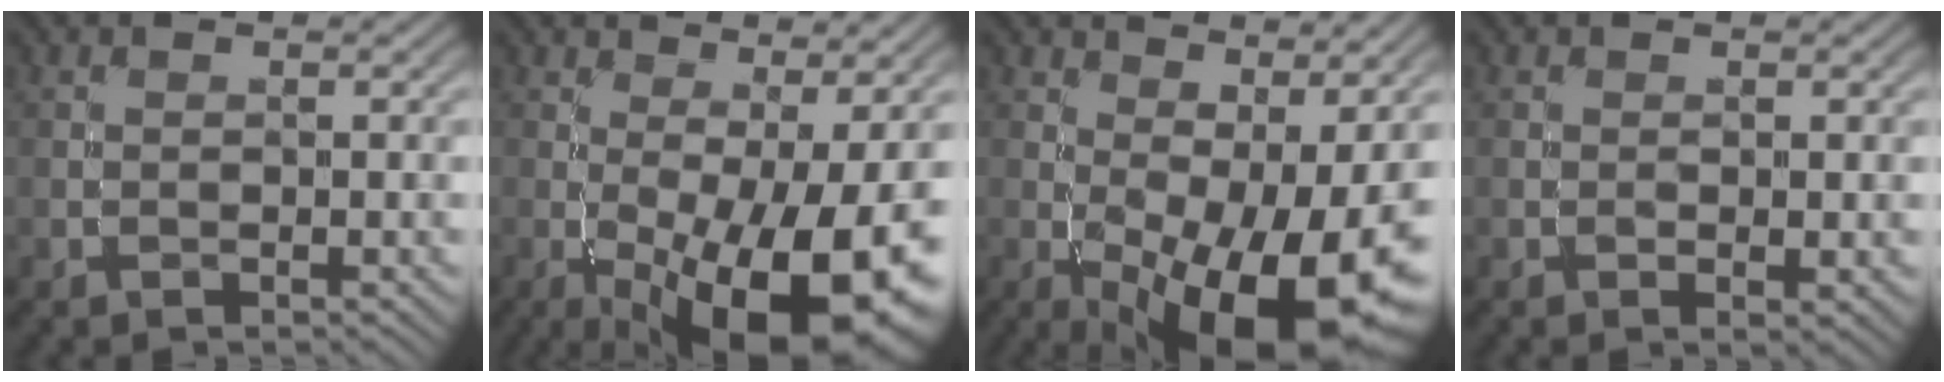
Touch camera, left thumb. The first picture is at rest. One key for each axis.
{"total": 15.7, "fx": -4.2, "fy": 5.2, "fz": 14.2, "tx": -0.211, "ty": -0.009, "tz": -0.056}
{"total": 15.7, "fx": -2.6, "fy": 6.0, "fz": 14.3, "tx": -0.209, "ty": -0.007, "tz": -0.025}
{"total": 1.4, "fx": -0.2, "fy": 0.5, "fz": 1.3, "tx": -0.019, "ty": -0.001, "tz": -0.002}